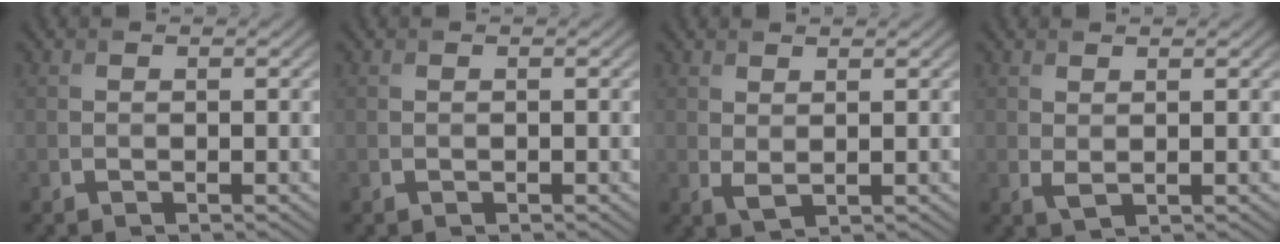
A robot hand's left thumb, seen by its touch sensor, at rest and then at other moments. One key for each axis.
{"total": 0.0}
{"total": 1.6, "fx": 0.9, "fy": 0.7, "fz": 1.2, "tx": -0.032, "ty": -0.004, "tz": 0.021}
{"total": 1.3, "fx": 0.6, "fy": 0.6, "fz": 1.0, "tx": -0.026, "ty": -0.003, "tz": 0.016}